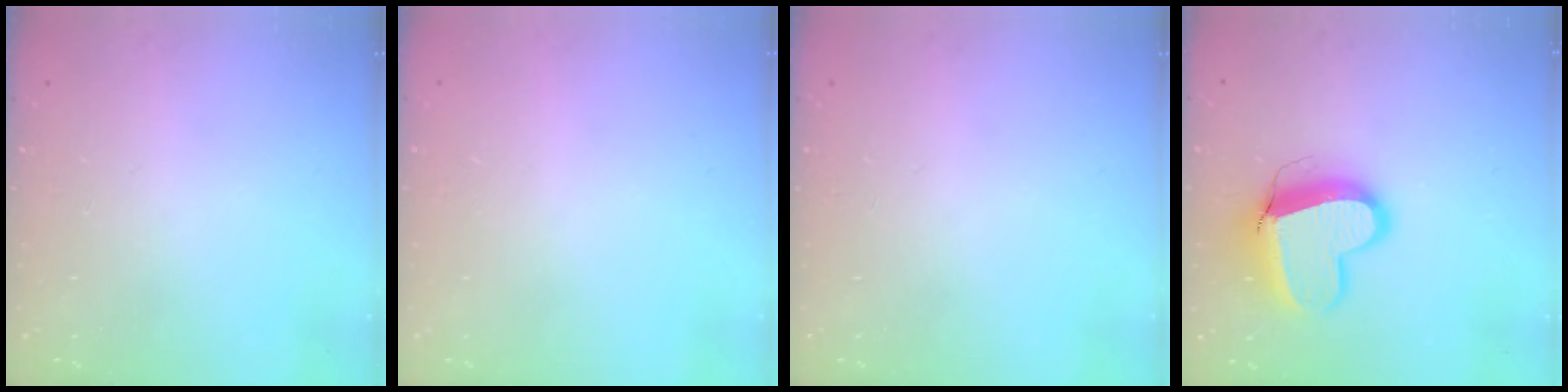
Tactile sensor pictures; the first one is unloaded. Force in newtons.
{"total": 0.6, "press": 0.5, "slide": 0.2}
{"total": 0.0}
{"total": 13.1, "press": 13.0, "slide": 1.3}